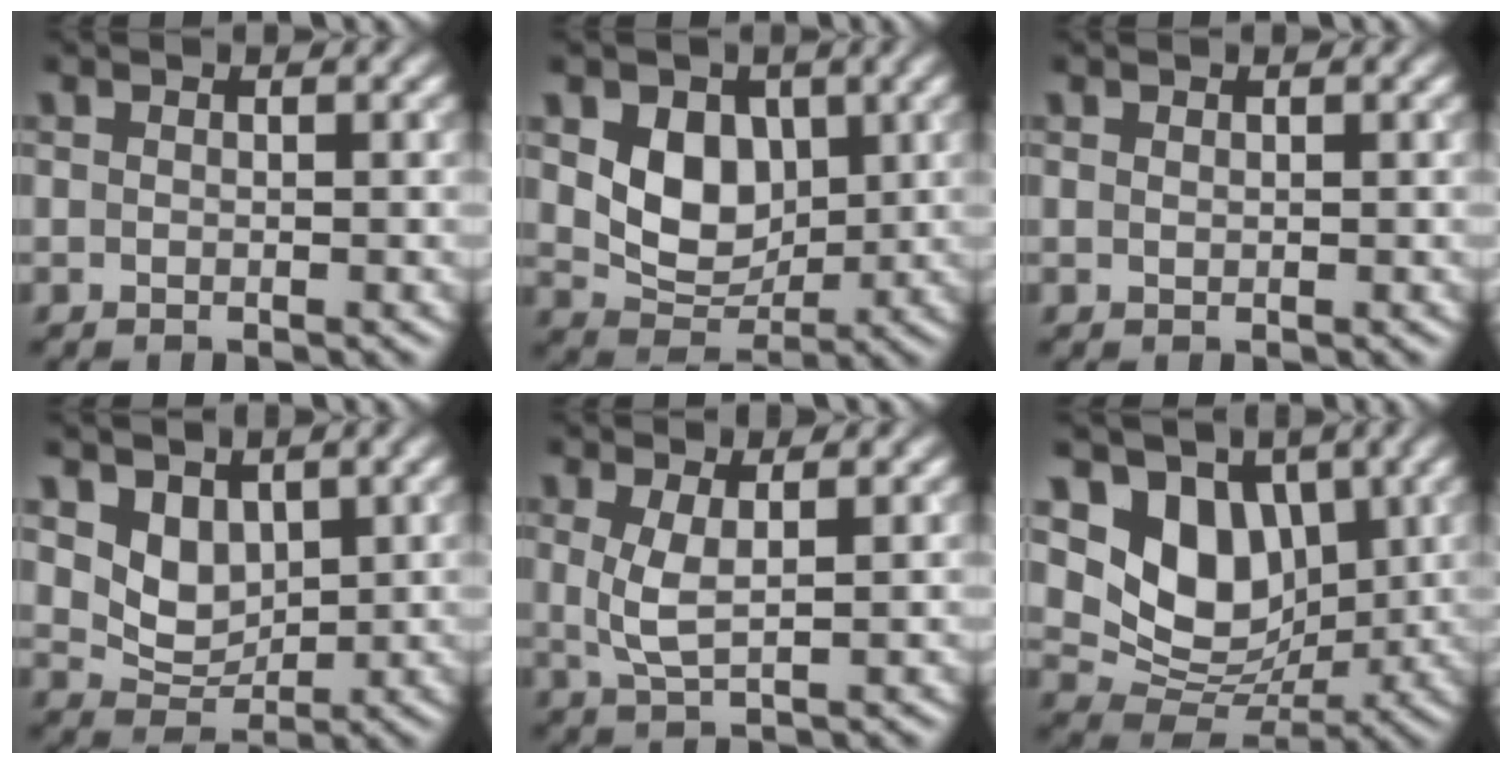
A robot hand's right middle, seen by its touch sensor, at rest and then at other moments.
{"total": 5.5, "force": [1.2, 4.1, 3.4], "torque": [-0.064, -0.010, 0.023]}
{"total": 0.0}
{"total": 3.7, "force": [1.6, 2.6, 2.0], "torque": [-0.046, -0.011, 0.032]}
{"total": 2.6, "force": [0.6, 0.6, 2.4], "torque": [-0.054, -0.001, 0.015]}
{"total": 7.7, "force": [2.5, 5.8, 4.4], "torque": [-0.075, -0.021, 0.040]}